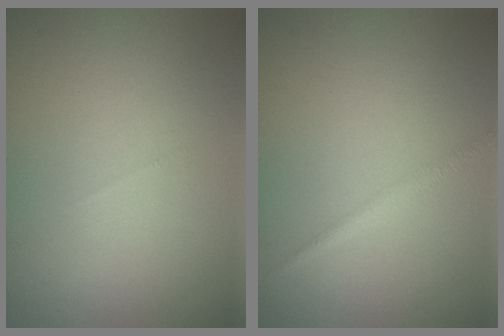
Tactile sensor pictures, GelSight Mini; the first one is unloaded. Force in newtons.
{"total": 1.3, "press": 1.3, "slide": 0.1}